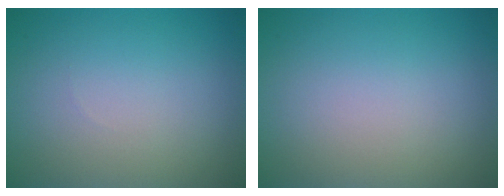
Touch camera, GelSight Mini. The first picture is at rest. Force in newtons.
{"total": 0.0}